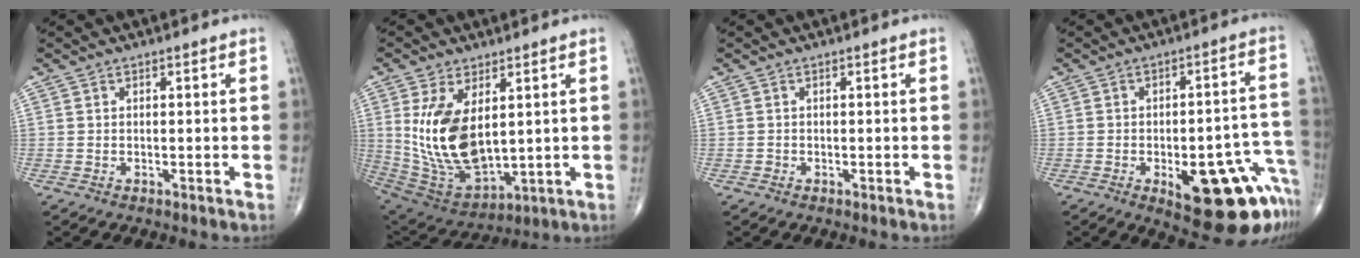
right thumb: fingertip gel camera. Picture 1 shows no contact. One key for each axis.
{"total": 16.1, "fx": 3.1, "fy": 8.6, "fz": 13.2, "tx": -0.244, "ty": -0.021, "tz": 0.085}
{"total": 0.0}
{"total": 18.8, "fx": -8.1, "fy": 7.3, "fz": 15.4, "tx": -0.117, "ty": 0.051, "tz": -0.087}